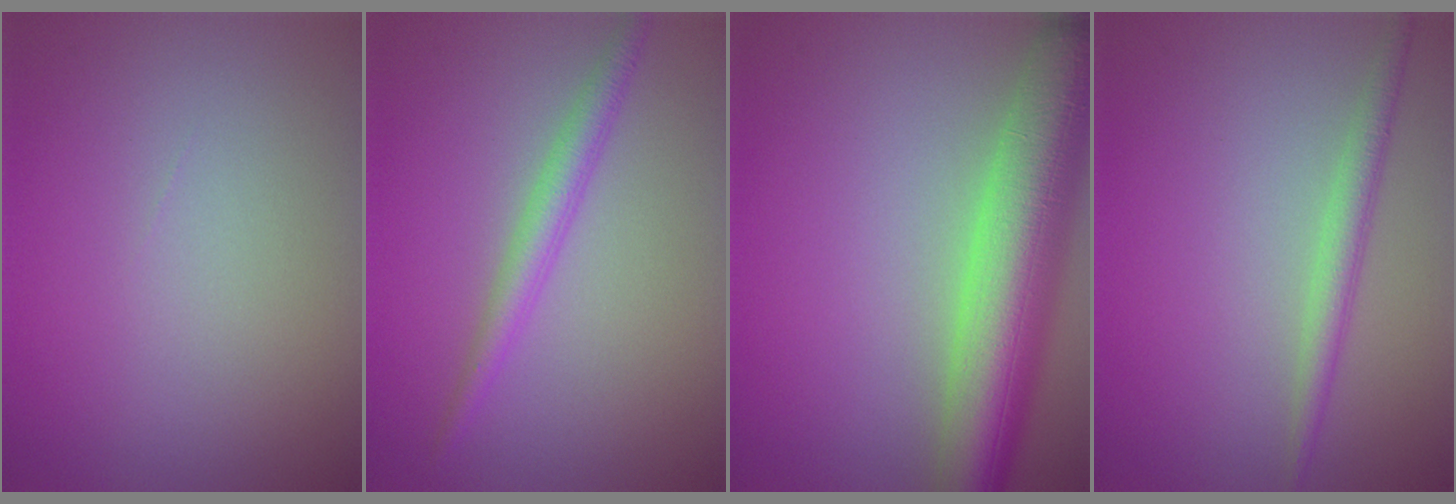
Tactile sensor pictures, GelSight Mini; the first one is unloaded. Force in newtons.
{"total": 2.4, "press": 2.4, "slide": 0.1}
{"total": 9.7, "press": 9.6, "slide": 0.5}
{"total": 2.2, "press": 2.2, "slide": 0.0}